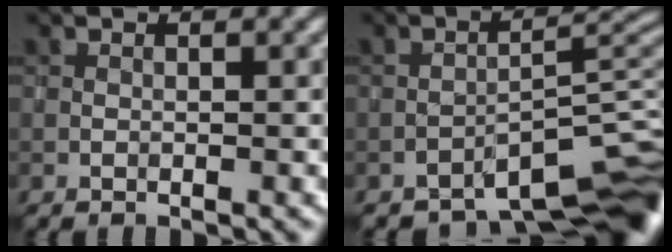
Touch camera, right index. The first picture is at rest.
{"total": 8.4, "force": [-6.4, 2.2, 4.9], "torque": [-0.043, -0.002, -0.091]}